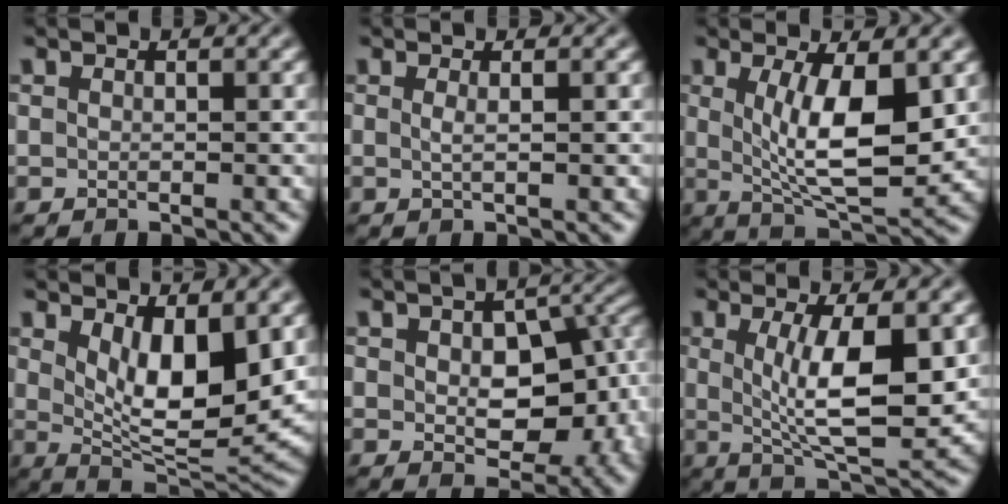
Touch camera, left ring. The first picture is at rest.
{"total": 0.9, "force": [0.1, 0.3, 0.9], "torque": [-0.014, 0.001, 0.000]}
{"total": 7.8, "force": [1.2, 2.5, 7.3], "torque": [-0.127, -0.016, 0.027]}
{"total": 7.8, "force": [2.1, 3.1, 6.9], "torque": [-0.117, -0.023, 0.042]}
{"total": 11.4, "force": [-0.4, 7.1, 8.9], "torque": [-0.095, -0.013, 0.012]}
{"total": 7.8, "force": [1.1, 2.2, 7.4], "torque": [-0.126, -0.014, 0.026]}